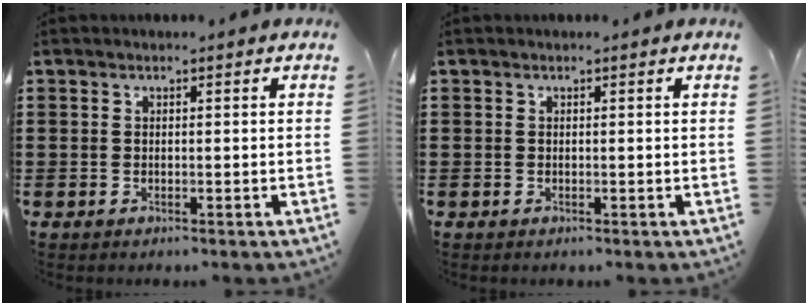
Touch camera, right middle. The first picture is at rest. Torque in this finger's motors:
{"motor_torque": [0.05, -0.11, 0.00, 0.00]}